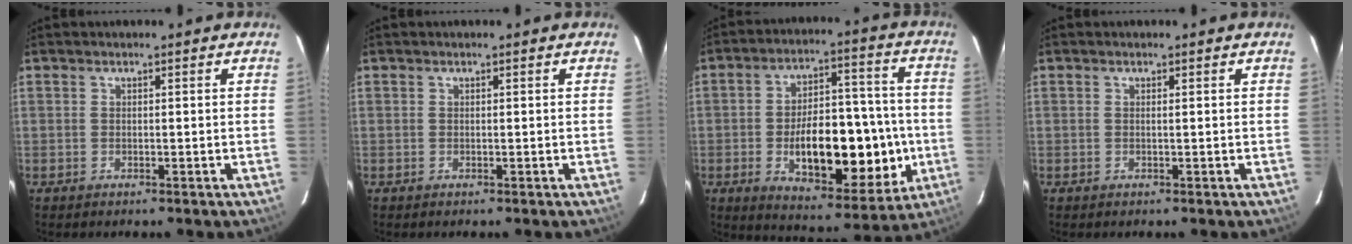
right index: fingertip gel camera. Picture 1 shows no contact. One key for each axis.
{"total": 0.0}
{"total": 18.9, "fx": -3.7, "fy": 8.1, "fz": 16.6, "tx": -0.247, "ty": 0.017, "tz": -0.043}
{"total": 0.0}